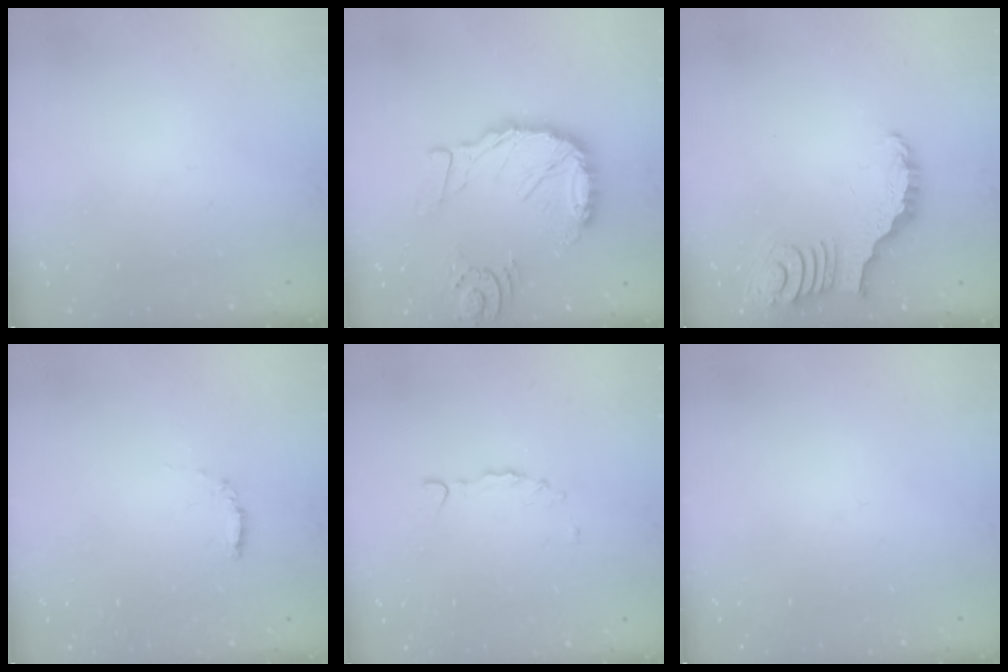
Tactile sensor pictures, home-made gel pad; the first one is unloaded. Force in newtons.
{"total": 17.1, "press": 17.0, "slide": 2.2}
{"total": 3.4, "press": 3.4, "slide": 0.5}
{"total": 4.5, "press": 4.5, "slide": 0.6}
{"total": 2.3, "press": 2.2, "slide": 0.7}
{"total": 0.0}